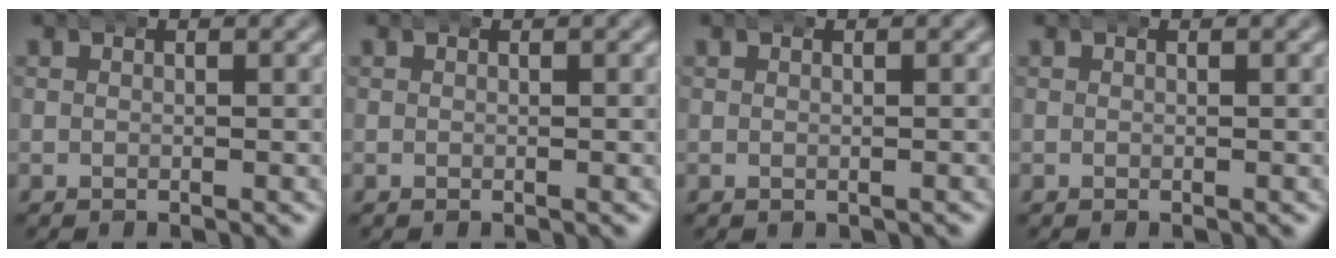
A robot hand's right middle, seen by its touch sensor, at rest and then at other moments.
{"total": 0.0}
{"total": 0.0}
{"total": 0.0}